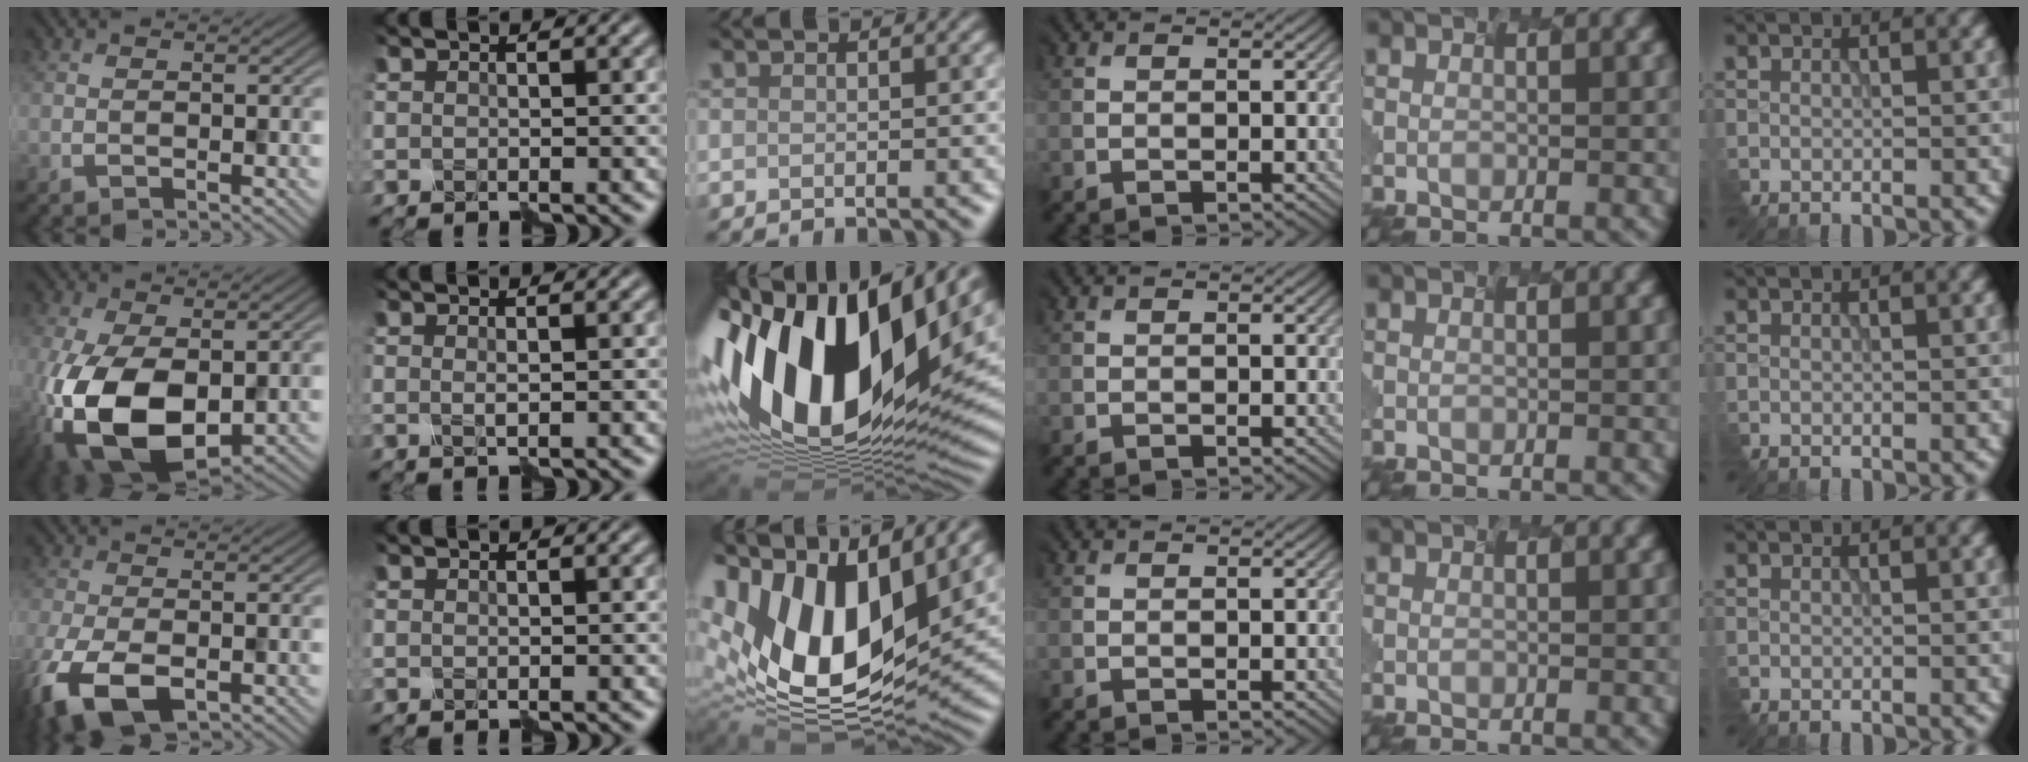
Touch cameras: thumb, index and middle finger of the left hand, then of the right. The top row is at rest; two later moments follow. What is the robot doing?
{"motion": "disassemble", "object": "velcro strap"}